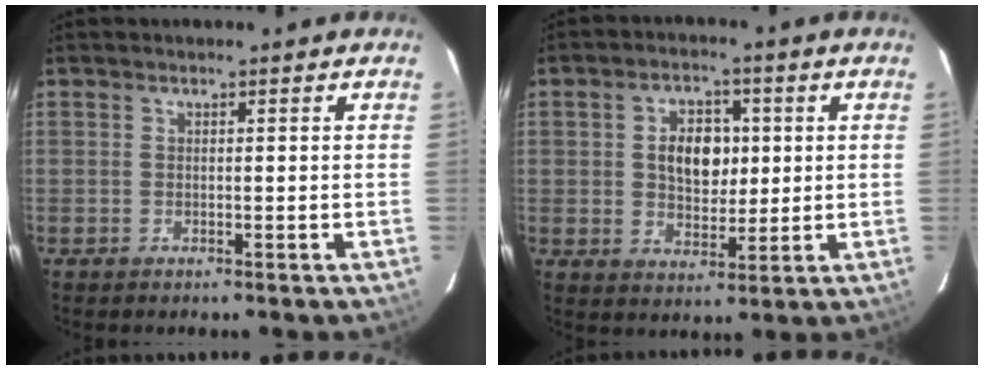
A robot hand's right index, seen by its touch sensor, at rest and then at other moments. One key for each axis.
{"total": 8.1, "fx": 1.2, "fy": 5.5, "fz": 5.8, "tx": -0.103, "ty": 0.015, "tz": 0.026}